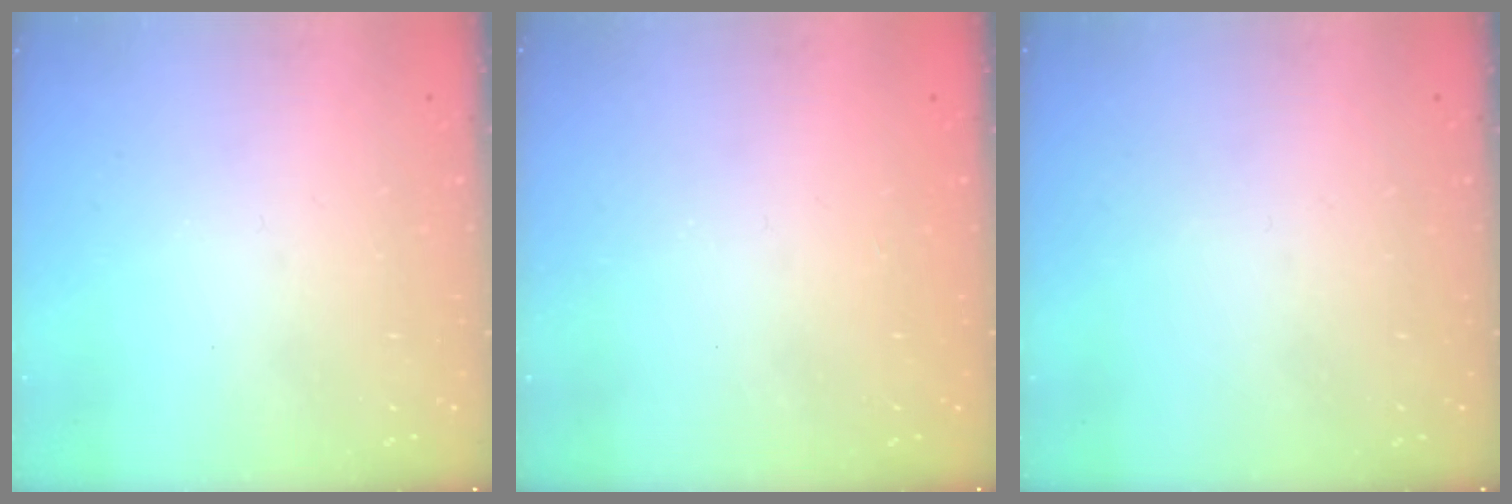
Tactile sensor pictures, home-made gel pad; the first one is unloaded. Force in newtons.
{"total": 1.0, "press": 0.9, "slide": 0.4}
{"total": 0.0}